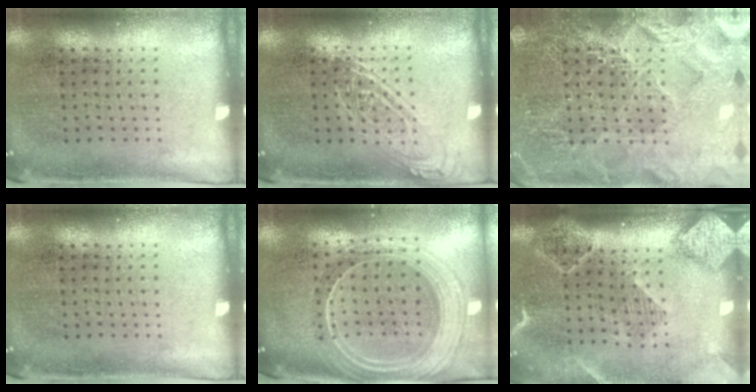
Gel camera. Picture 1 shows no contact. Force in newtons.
{"total": 1.0, "press": 1.0, "slide": 0.1}
{"total": 6.3, "press": 6.3, "slide": 0.9}
{"total": 0.0}
{"total": 2.5, "press": 2.1, "slide": 1.2}
{"total": 2.5, "press": 2.0, "slide": 1.5}